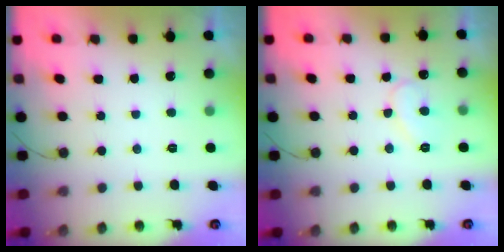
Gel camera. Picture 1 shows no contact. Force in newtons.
{"total": 8.3, "press": 8.3, "slide": 0.6}